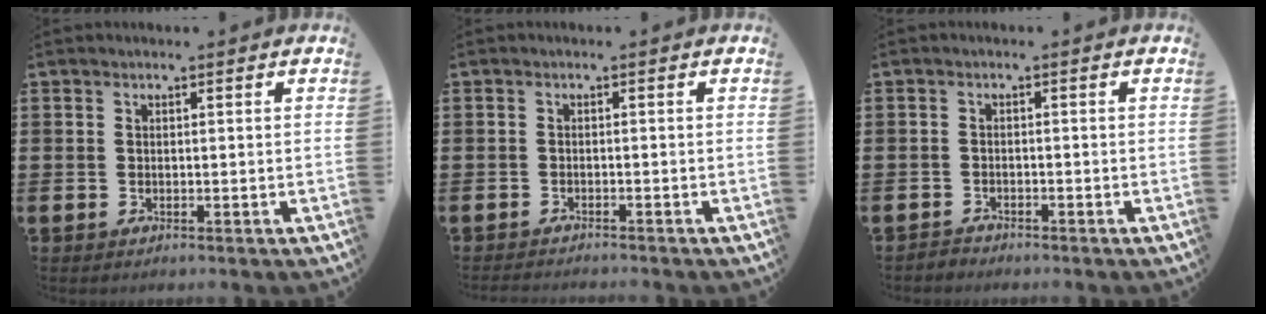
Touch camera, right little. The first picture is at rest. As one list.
[{"total": 0.9, "force": [-0.9, -0.1, 0.0], "torque": [-0.001, -0.001, -0.018]}, {"total": 1.0, "force": [-1.0, 0.1, -0.1], "torque": [0.000, 0.003, -0.022]}]